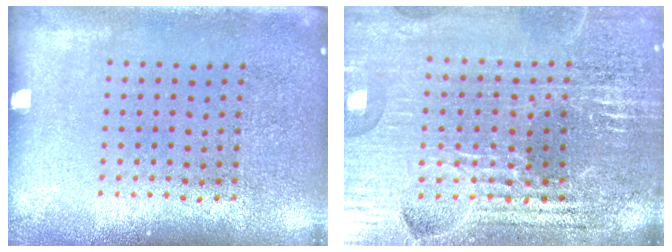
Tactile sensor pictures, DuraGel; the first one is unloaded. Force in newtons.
{"total": 4.7, "press": 4.5, "slide": 1.5}